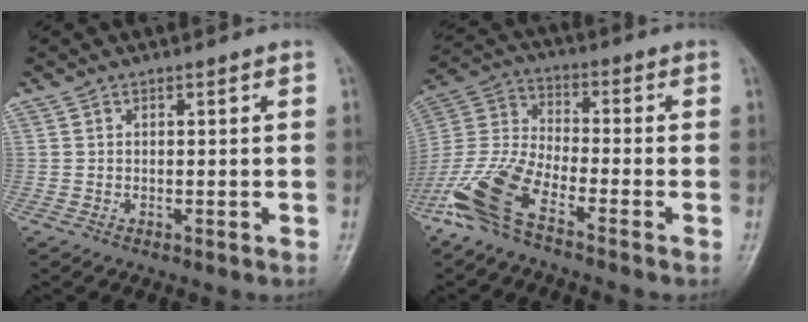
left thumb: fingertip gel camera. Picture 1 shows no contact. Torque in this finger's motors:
{"motor_torque": [0.27, 4.31, 0.61, -0.04, 0.34]}